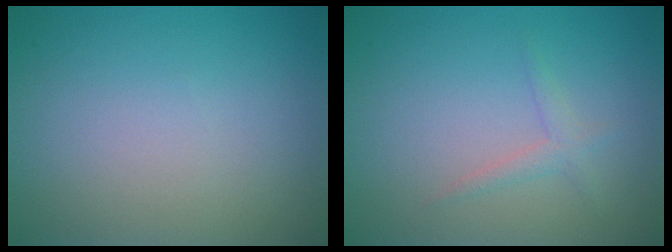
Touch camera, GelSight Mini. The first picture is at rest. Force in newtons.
{"total": 1.3, "press": 1.3, "slide": 0.1}